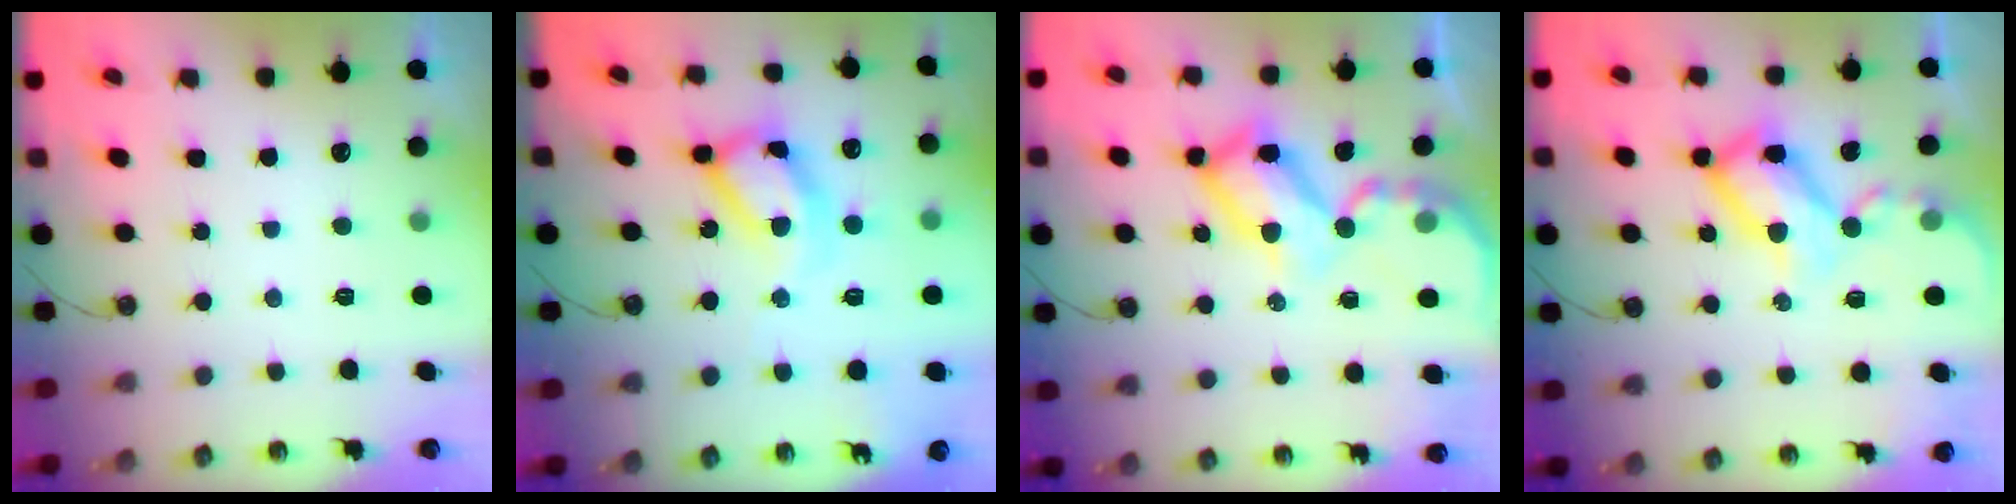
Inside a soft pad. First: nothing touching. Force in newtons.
{"total": 18.5, "press": 18.4, "slide": 1.6}
{"total": 19.8, "press": 19.7, "slide": 2.0}
{"total": 14.4, "press": 14.4, "slide": 1.0}